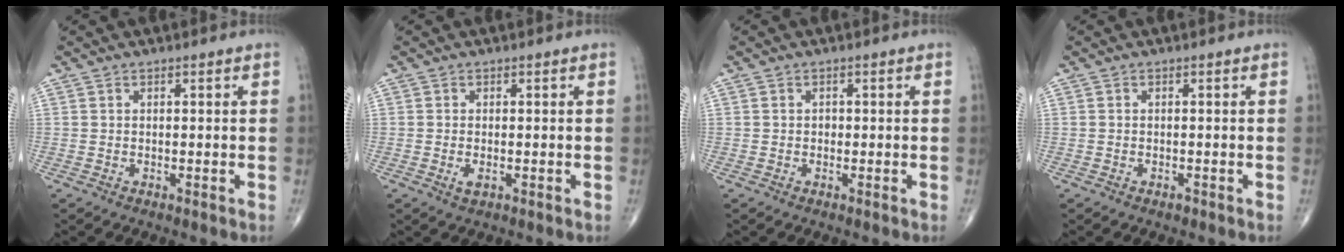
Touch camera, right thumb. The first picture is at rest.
{"total": 1.6, "force": [-0.4, 0.7, 1.3], "torque": [-0.027, -0.004, -0.008]}
{"total": 0.7, "force": [-0.1, 0.6, 0.3], "torque": [-0.002, 0.002, -0.003]}
{"total": 0.6, "force": [-0.4, 0.3, 0.3], "torque": [-0.004, 0.000, -0.009]}